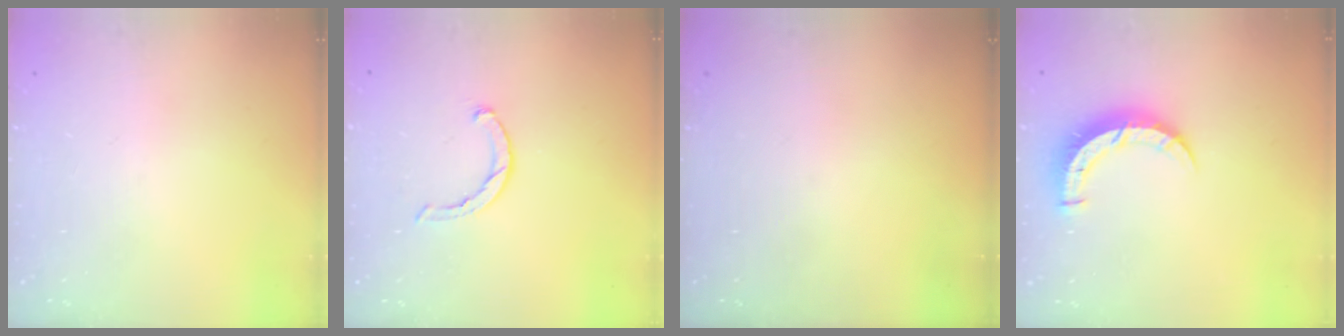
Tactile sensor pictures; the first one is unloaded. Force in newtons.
{"total": 2.3, "press": 2.3, "slide": 0.4}
{"total": 0.0}
{"total": 7.2, "press": 7.2, "slide": 0.3}